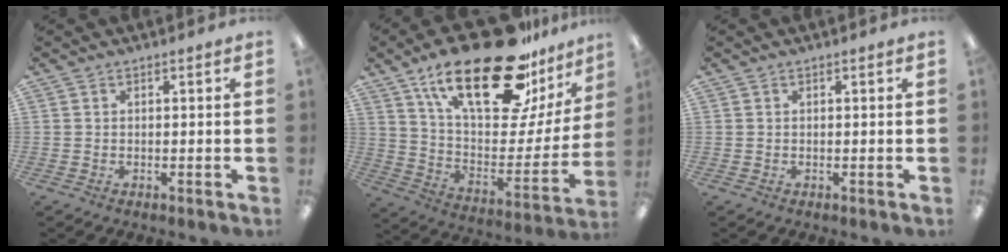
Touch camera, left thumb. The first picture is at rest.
{"total": 30.5, "force": [19.2, 11.8, 20.6], "torque": [-0.318, -0.112, 0.324]}
{"total": 0.0}